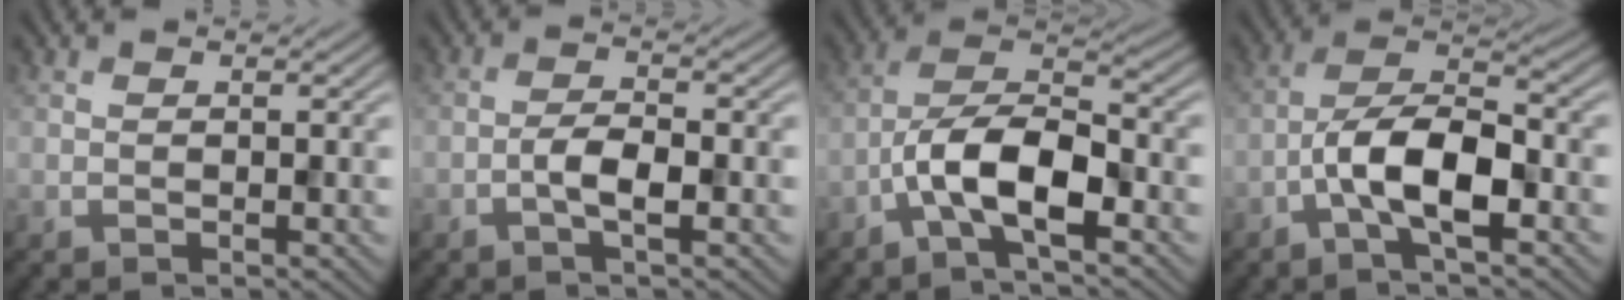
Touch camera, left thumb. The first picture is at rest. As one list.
[{"total": 3.1, "force": [-1.3, 0.9, 2.7], "torque": [-0.054, 0.006, -0.031]}, {"total": 8.7, "force": [-3.9, 3.2, 7.1], "torque": [-0.130, 0.014, -0.087]}, {"total": 8.1, "force": [-3.2, 2.8, 6.9], "torque": [-0.126, 0.016, -0.071]}]